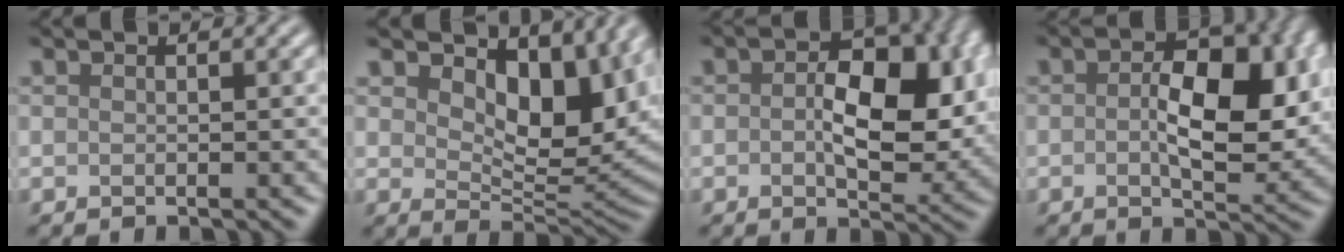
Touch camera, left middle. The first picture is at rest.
{"total": 9.1, "force": [3.7, 4.8, 6.8], "torque": [-0.105, -0.016, 0.059]}
{"total": 8.6, "force": [0.5, 4.9, 7.1], "torque": [-0.101, 0.000, 0.003]}
{"total": 7.7, "force": [0.3, 3.9, 6.6], "torque": [-0.098, -0.002, 0.003]}